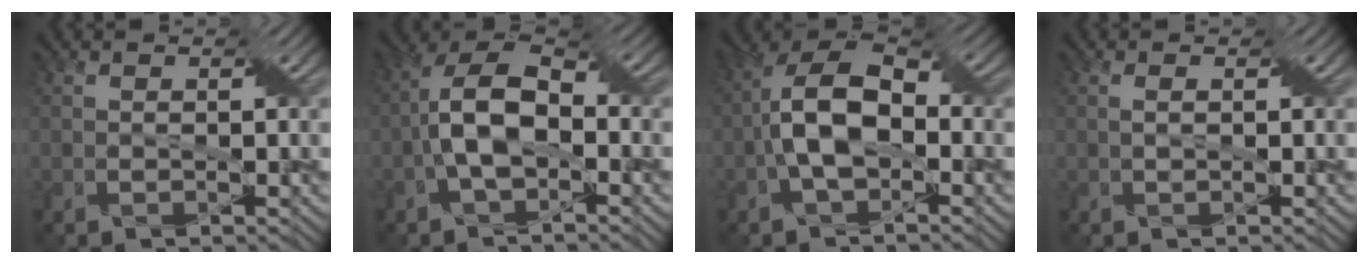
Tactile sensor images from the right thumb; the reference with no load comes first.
{"total": 8.7, "force": [-1.7, 4.6, 7.1], "torque": [-0.145, 0.019, -0.038]}
{"total": 9.6, "force": [-1.6, 5.3, 7.8], "torque": [-0.163, 0.018, -0.037]}
{"total": 0.6, "force": [0.1, 0.1, 0.6], "torque": [-0.015, 0.003, 0.002]}